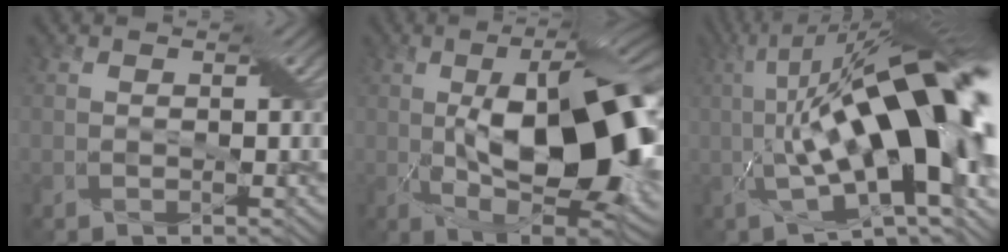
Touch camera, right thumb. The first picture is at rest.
{"total": 17.9, "force": [-0.3, 7.4, 16.3], "torque": [-0.246, 0.009, -0.009]}
{"total": 20.7, "force": [0.1, 6.5, 19.6], "torque": [-0.295, 0.030, -0.010]}